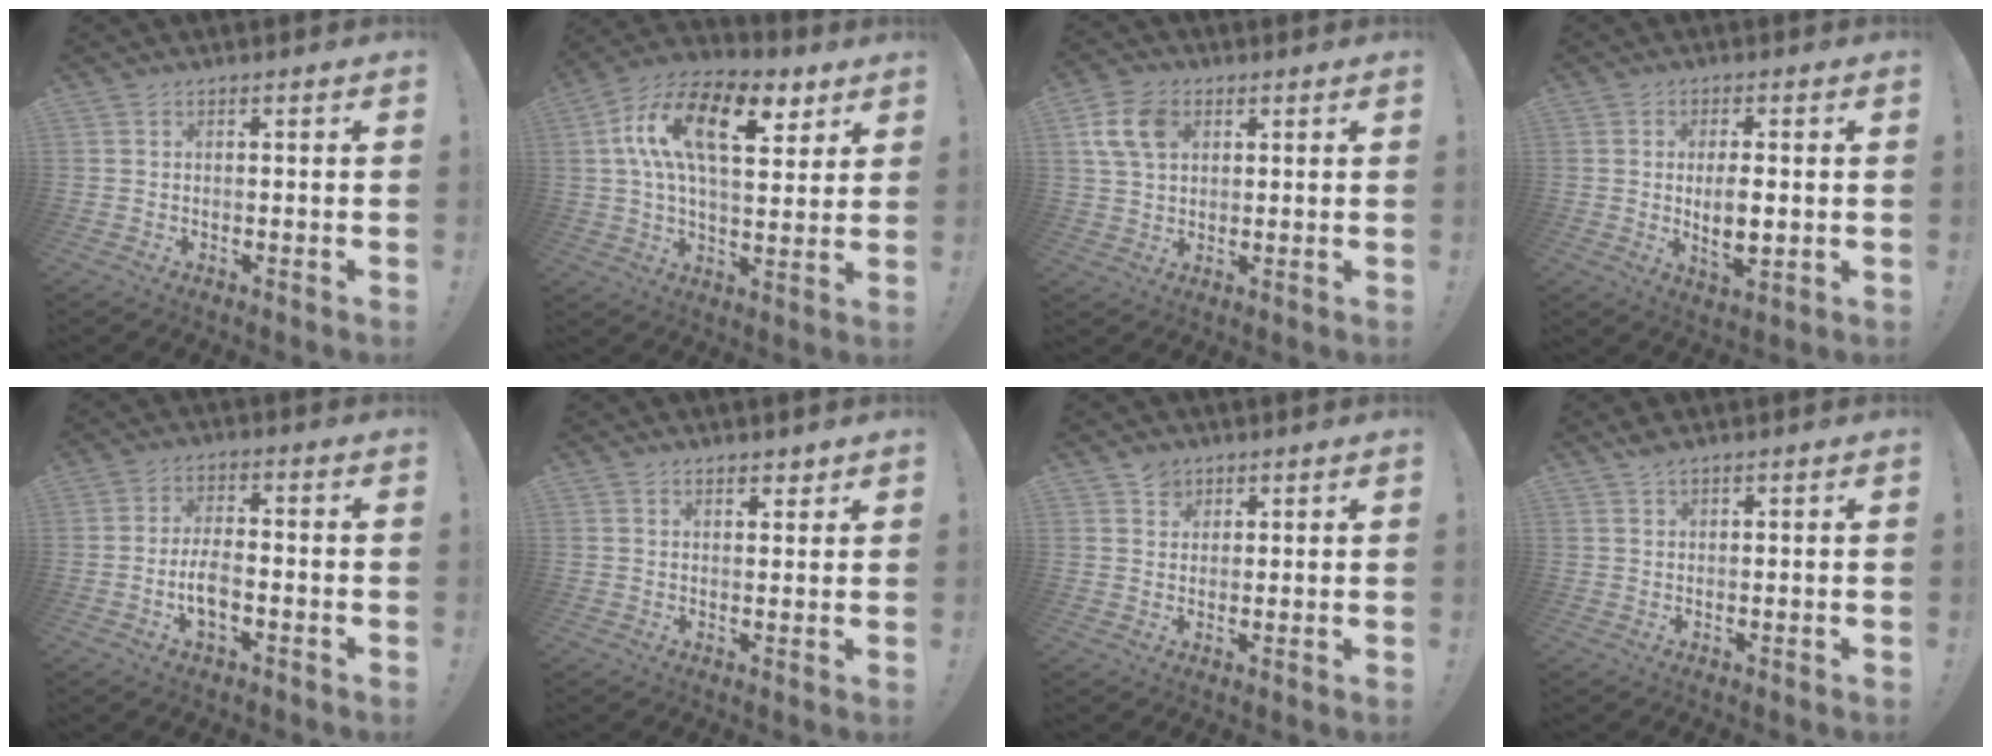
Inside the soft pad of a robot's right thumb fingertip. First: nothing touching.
{"total": 19.7, "force": [7.5, 9.6, 15.5], "torque": [-0.269, -0.020, 0.120]}
{"total": 10.3, "force": [3.4, 7.2, 6.4], "torque": [-0.131, 0.008, 0.070]}
{"total": 7.3, "force": [-0.1, 3.0, 6.6], "torque": [-0.116, -0.011, -0.005]}
{"total": 6.3, "force": [-2.0, 2.7, 5.3], "torque": [-0.112, 0.002, -0.034]}
{"total": 2.7, "force": [2.3, 1.3, 0.9], "torque": [0.000, -0.016, 0.039]}
{"total": 3.7, "force": [2.6, 2.6, 0.3], "torque": [0.002, -0.013, 0.047]}
{"total": 2.2, "force": [1.8, 0.7, 1.1], "torque": [-0.029, 0.000, 0.035]}